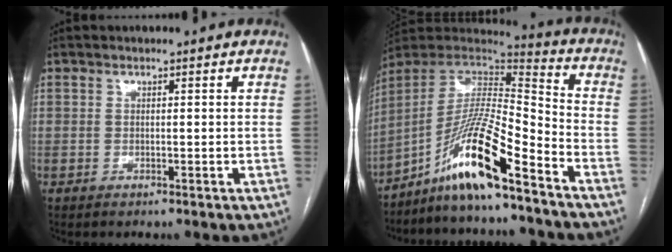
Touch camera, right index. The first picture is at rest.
{"total": 15.0, "force": [-9.9, 0.8, 11.3], "torque": [-0.212, 0.006, -0.180]}